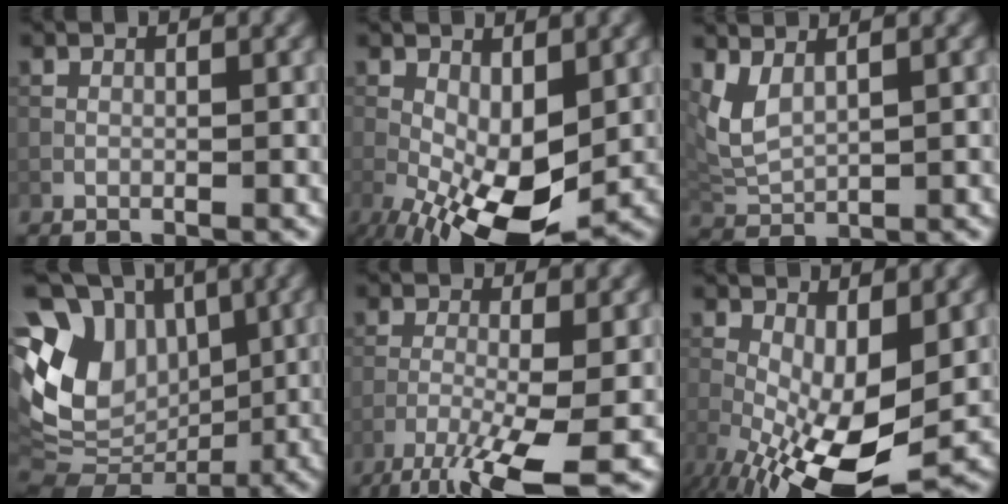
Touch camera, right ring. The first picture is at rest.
{"total": 9.6, "force": [-2.5, 4.0, 8.3], "torque": [-0.173, -0.010, -0.039]}
{"total": 3.6, "force": [2.1, 1.4, 2.5], "torque": [-0.072, 0.003, 0.050]}
{"total": 13.3, "force": [2.6, 10.2, 8.2], "torque": [-0.175, 0.024, 0.068]}
{"total": 7.3, "force": [-4.1, 1.1, 5.9], "torque": [-0.105, -0.008, -0.085]}
{"total": 10.8, "force": [-2.9, 3.8, 9.6], "torque": [-0.200, -0.016, -0.046]}